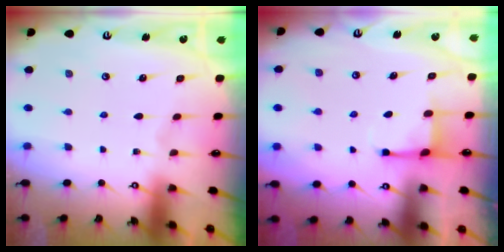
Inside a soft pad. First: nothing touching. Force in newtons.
{"total": 2.2, "press": 2.2, "slide": 0.5}